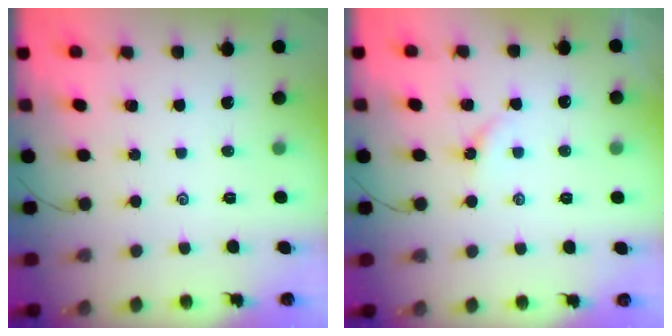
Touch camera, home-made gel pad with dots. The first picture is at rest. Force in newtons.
{"total": 2.5, "press": 2.4, "slide": 0.6}